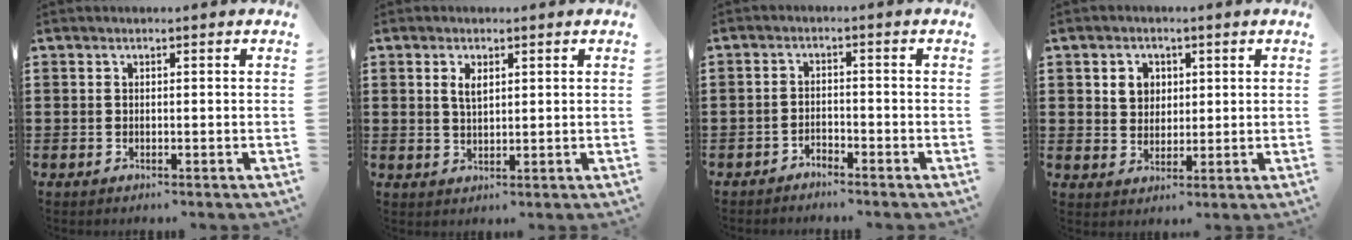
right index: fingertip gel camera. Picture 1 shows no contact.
{"total": 2.4, "force": [1.0, 1.1, 1.9], "torque": [-0.041, 0.005, 0.017]}
{"total": 1.9, "force": [-1.9, 0.3, -0.1], "torque": [-0.007, 0.004, -0.041]}
{"total": 3.6, "force": [1.2, 3.1, 1.2], "torque": [-0.036, 0.013, 0.020]}